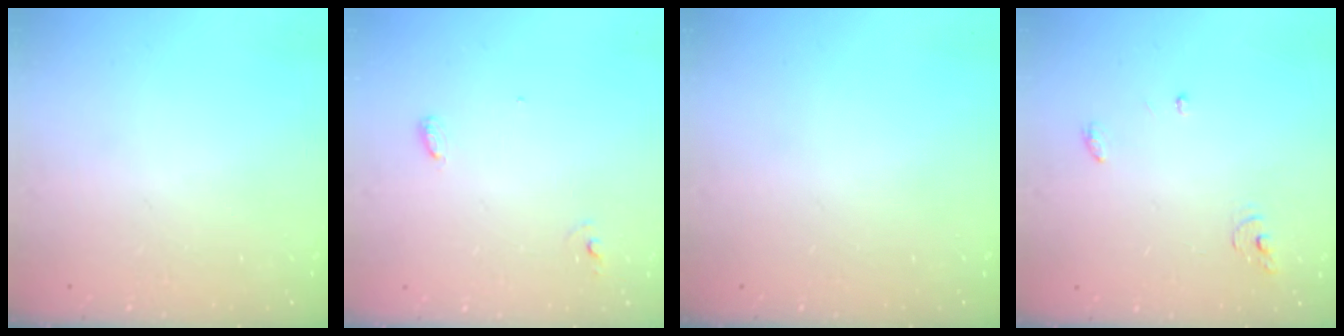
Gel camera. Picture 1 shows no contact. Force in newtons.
{"total": 4.5, "press": 4.5, "slide": 0.4}
{"total": 0.0}
{"total": 3.9, "press": 3.9, "slide": 0.2}